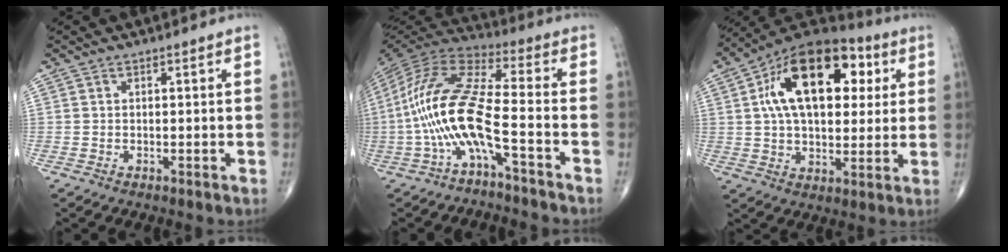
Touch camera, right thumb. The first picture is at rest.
{"total": 16.0, "force": [-5.0, 3.8, 14.7], "torque": [-0.332, 0.067, -0.099]}
{"total": 22.4, "force": [5.9, 12.8, 17.4], "torque": [-0.252, 0.013, 0.087]}